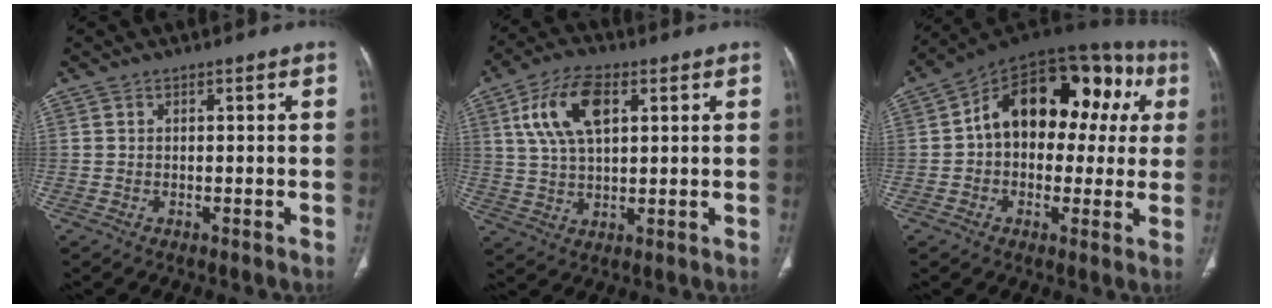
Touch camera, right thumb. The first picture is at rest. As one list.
[{"total": 11.4, "force": [4.0, 5.7, 9.0], "torque": [-0.175, 0.002, 0.076]}, {"total": 22.1, "force": [4.0, 13.9, 16.6], "torque": [-0.196, 0.051, 0.048]}]